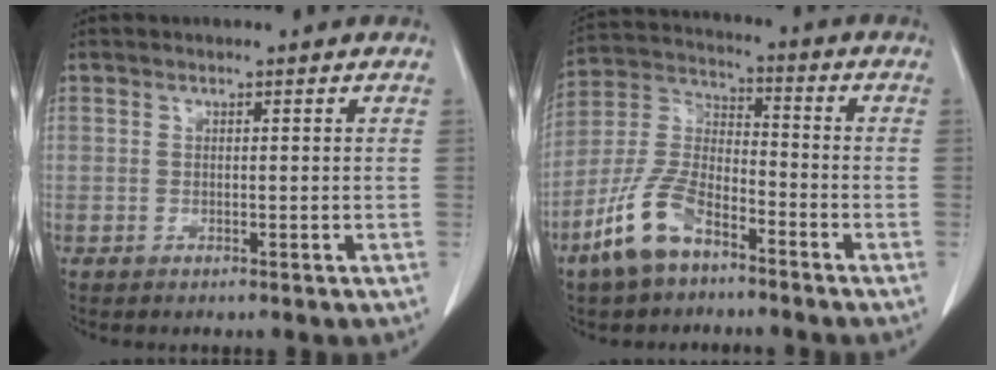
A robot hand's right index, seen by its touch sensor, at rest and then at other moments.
{"total": 11.1, "force": [-7.0, 4.6, 7.3], "torque": [-0.177, -0.002, -0.141]}